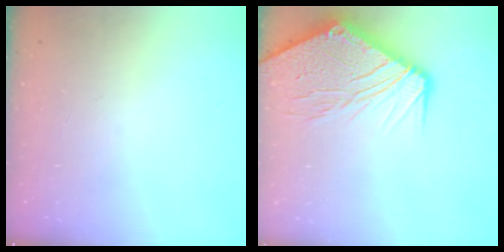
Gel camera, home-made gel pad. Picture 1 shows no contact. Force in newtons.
{"total": 17.5, "press": 17.4, "slide": 2.2}